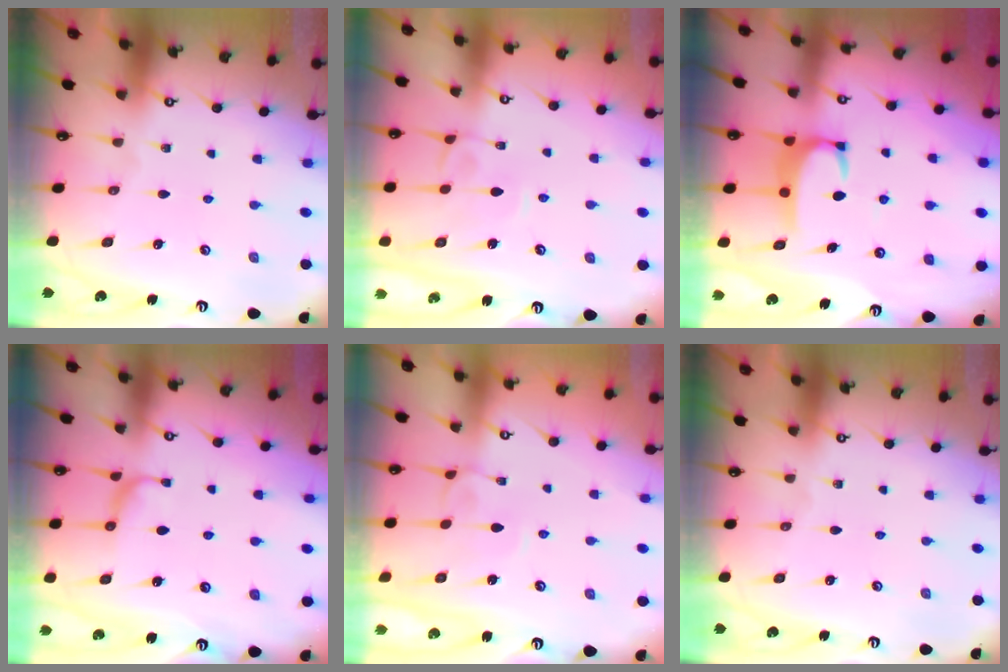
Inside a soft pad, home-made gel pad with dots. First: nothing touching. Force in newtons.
{"total": 2.1, "press": 2.1, "slide": 0.3}
{"total": 3.2, "press": 3.2, "slide": 0.3}
{"total": 0.0}
{"total": 1.7, "press": 1.7, "slide": 0.4}
{"total": 0.0}